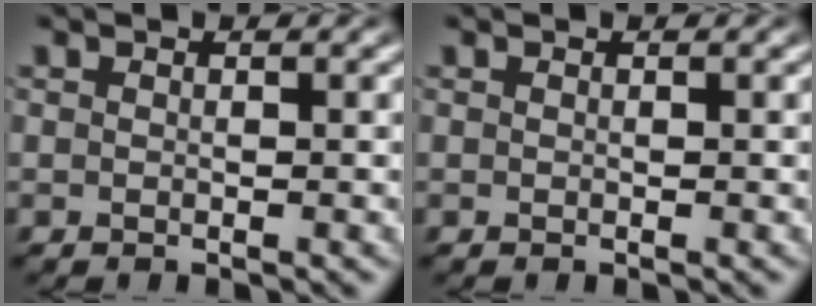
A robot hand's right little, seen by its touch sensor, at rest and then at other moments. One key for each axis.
{"total": 0.0}